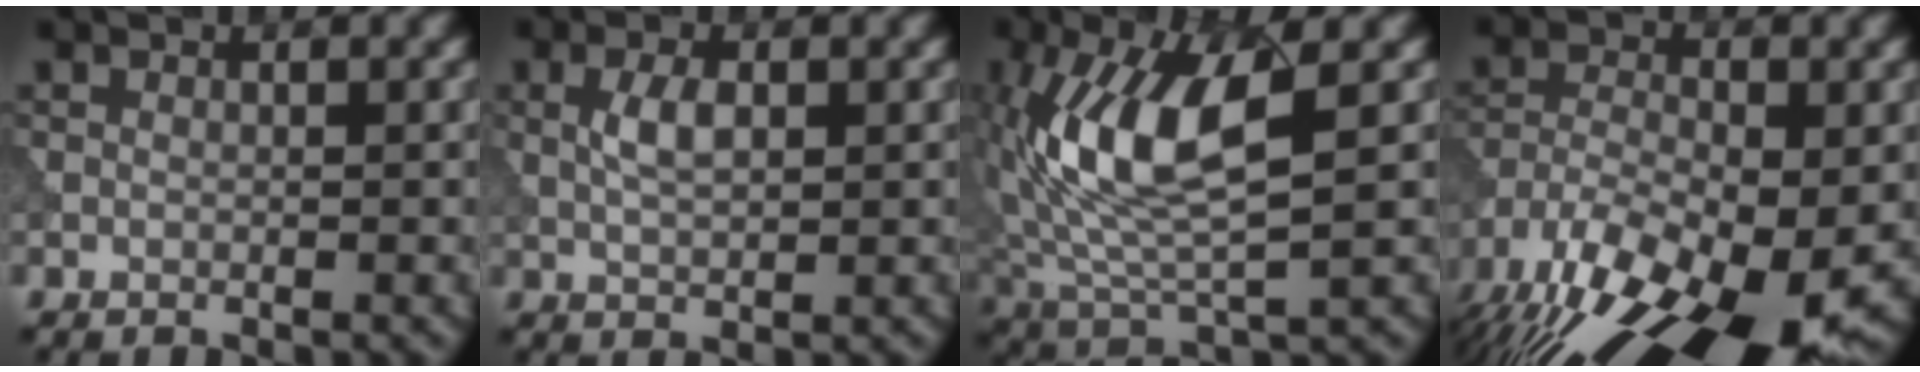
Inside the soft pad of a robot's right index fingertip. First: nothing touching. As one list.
[{"total": 2.4, "force": [0.3, 1.1, 2.1], "torque": [-0.048, 0.001, 0.007]}, {"total": 9.2, "force": [1.6, 3.3, 8.4], "torque": [-0.176, 0.003, 0.030]}, {"total": 15.1, "force": [-9.2, 5.8, 10.4], "torque": [-0.195, -0.023, -0.152]}]